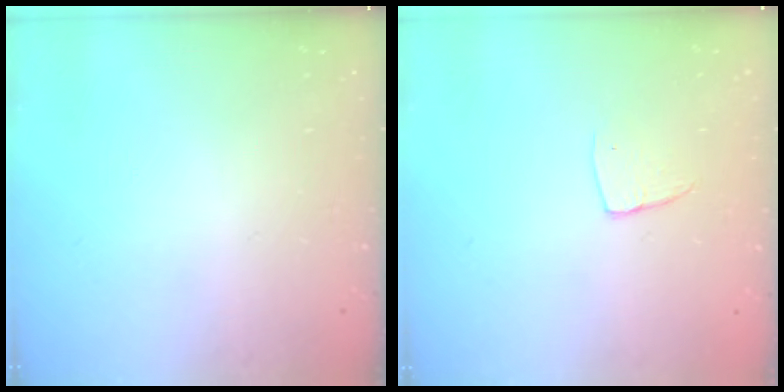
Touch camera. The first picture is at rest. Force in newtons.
{"total": 5.6, "press": 5.5, "slide": 0.5}